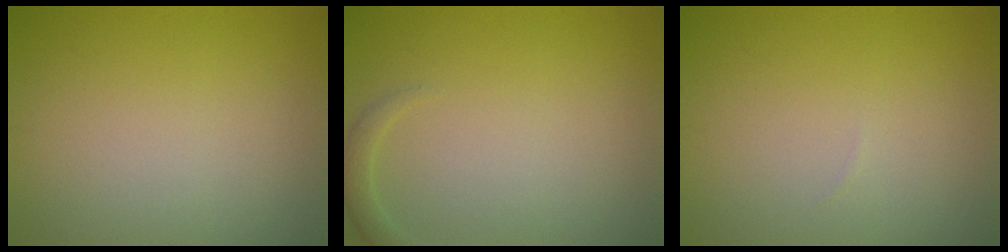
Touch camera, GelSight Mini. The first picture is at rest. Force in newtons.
{"total": 1.2, "press": 1.1, "slide": 0.1}
{"total": 0.0}